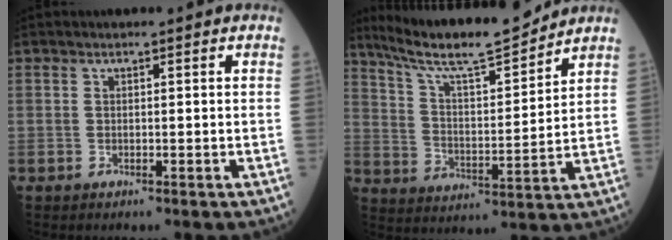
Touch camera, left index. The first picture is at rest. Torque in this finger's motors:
{"motor_torque": [-0.23, -0.60, 0.26, 0.10]}